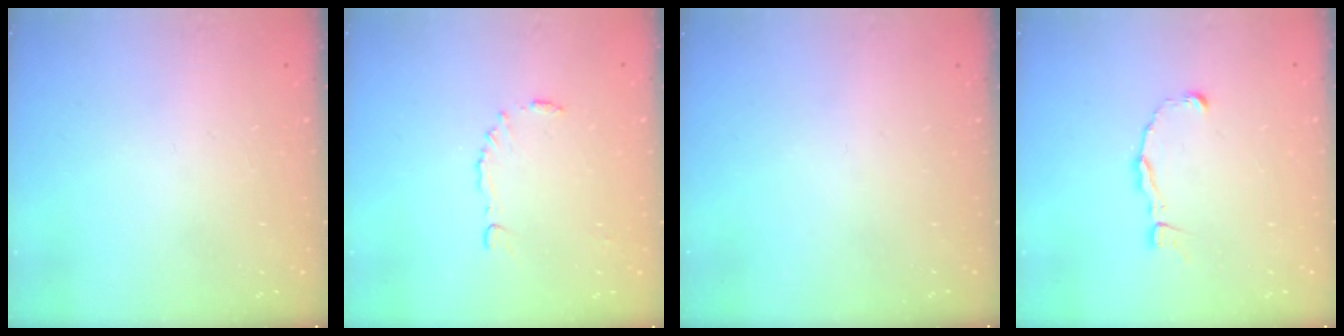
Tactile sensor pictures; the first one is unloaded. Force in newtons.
{"total": 7.6, "press": 7.5, "slide": 0.4}
{"total": 0.0}
{"total": 2.4, "press": 2.4, "slide": 0.2}